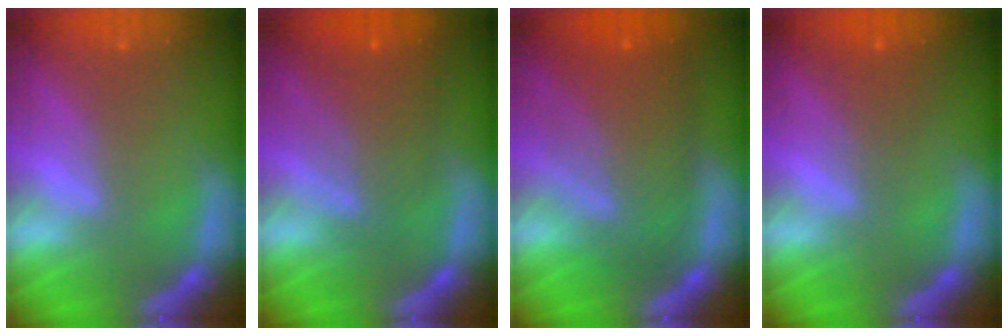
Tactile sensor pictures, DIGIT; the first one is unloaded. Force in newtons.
{"total": 5.5}
{"total": 8.5}
{"total": 2.0}